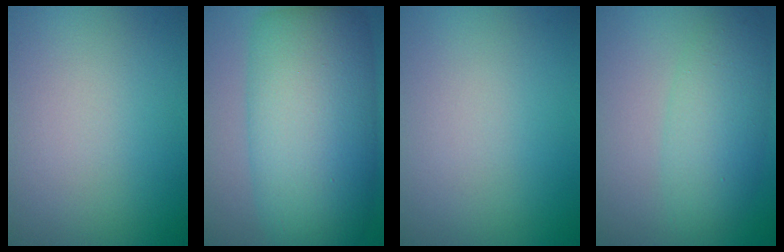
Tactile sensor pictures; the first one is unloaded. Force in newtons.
{"total": 13.6, "press": 13.6, "slide": 0.3}
{"total": 0.0}
{"total": 4.9, "press": 4.9, "slide": 0.1}